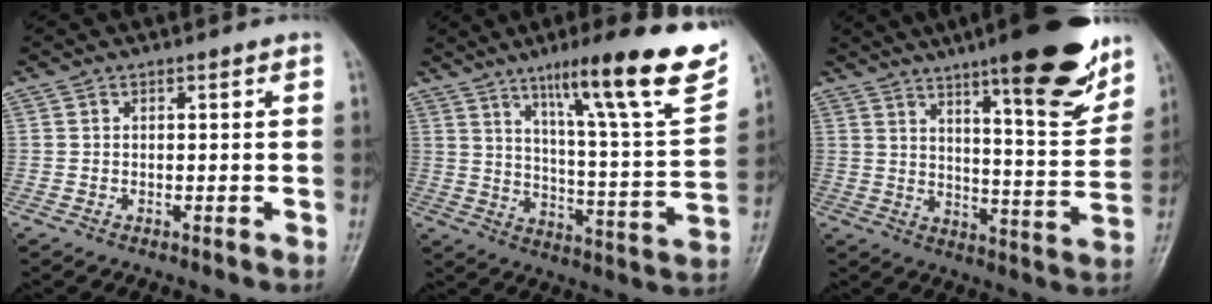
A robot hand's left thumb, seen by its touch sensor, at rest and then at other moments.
{"total": 23.2, "force": [13.7, 3.2, 18.5], "torque": [-0.244, -0.049, 0.205]}
{"total": 19.0, "force": [12.3, 4.0, 14.0], "torque": [-0.159, -0.067, 0.178]}